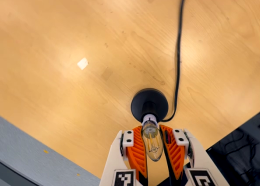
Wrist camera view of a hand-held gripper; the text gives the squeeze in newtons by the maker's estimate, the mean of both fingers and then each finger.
{"total": 27.3, "left": 29.2, "right": 25.4}